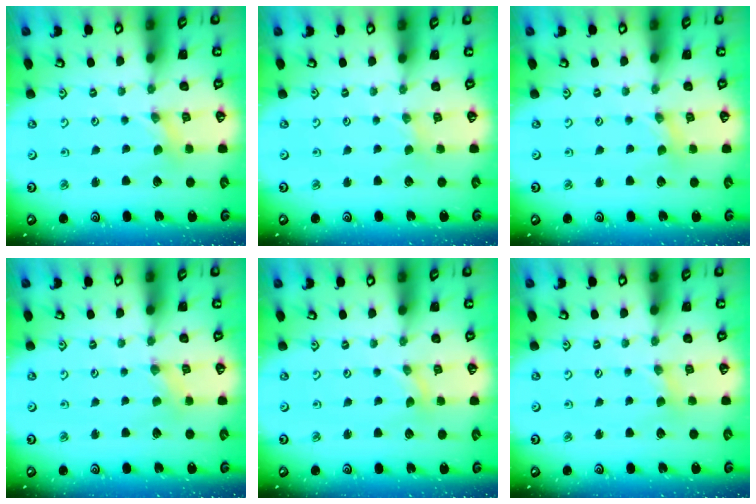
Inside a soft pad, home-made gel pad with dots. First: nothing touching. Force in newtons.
{"total": 0.0}
{"total": 0.7, "press": 0.7, "slide": 0.2}
{"total": 0.6, "press": 0.6, "slide": 0.1}
{"total": 0.0}
{"total": 1.1, "press": 1.1, "slide": 0.2}